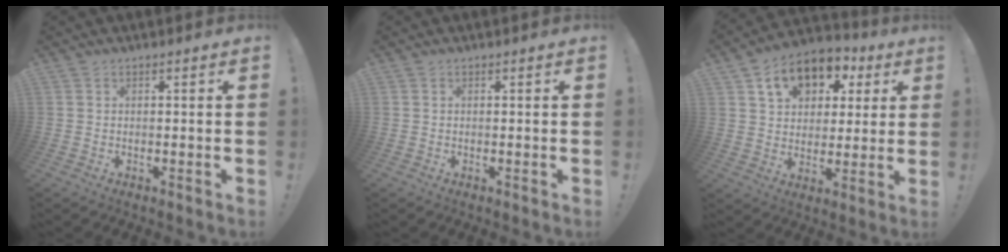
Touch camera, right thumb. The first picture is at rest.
{"total": 0.0}
{"total": 13.9, "force": [6.4, 10.1, 7.0], "torque": [-0.106, -0.023, 0.120]}